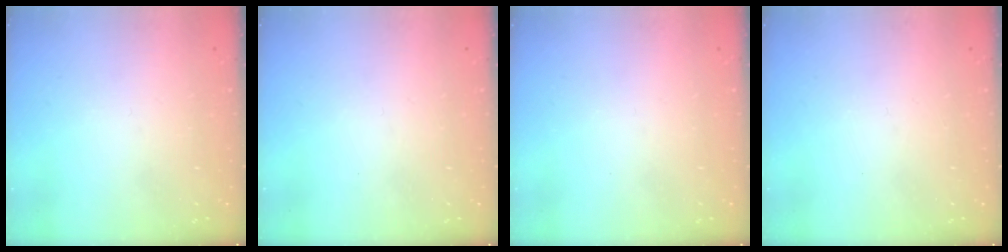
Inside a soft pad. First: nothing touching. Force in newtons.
{"total": 0.0}
{"total": 0.0}
{"total": 0.0}